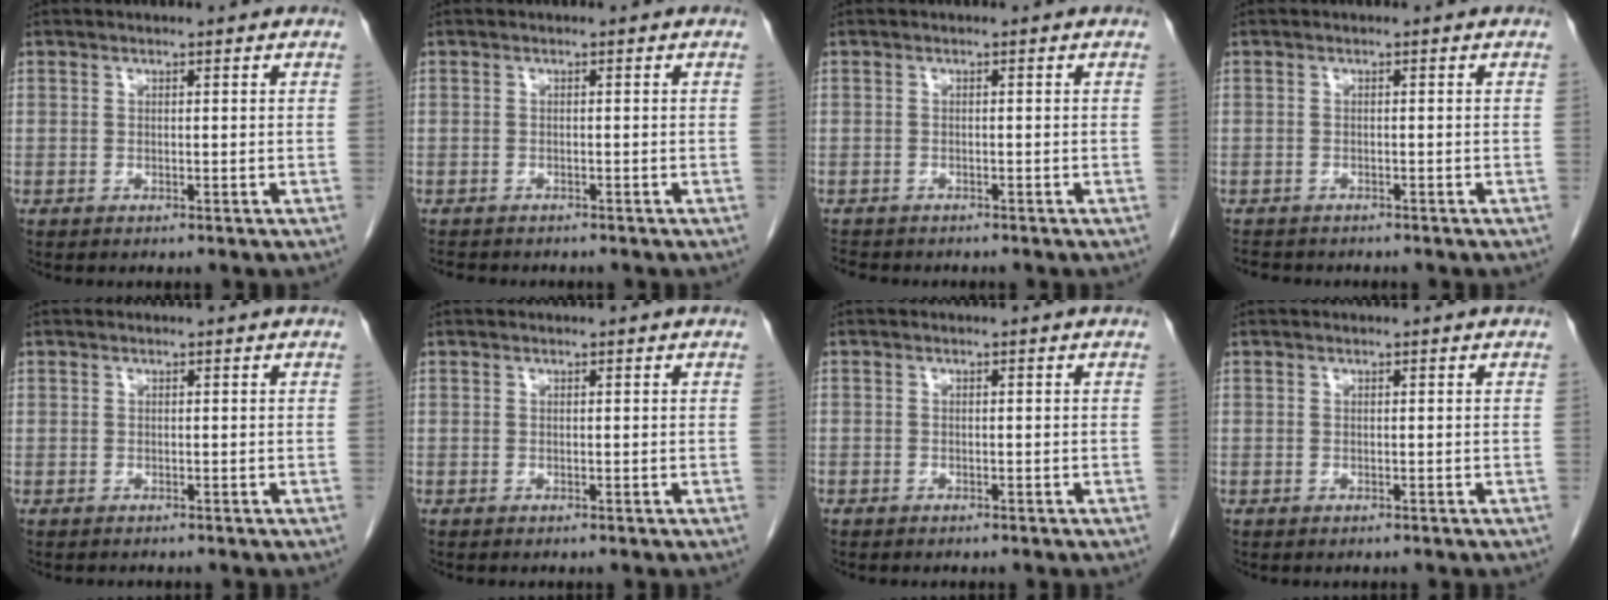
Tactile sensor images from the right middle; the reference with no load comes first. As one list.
[{"total": 3.5, "force": [-3.1, 1.2, 1.2], "torque": [-0.022, -0.006, -0.041]}, {"total": 3.3, "force": [-2.9, 1.3, 0.8], "torque": [-0.015, -0.005, -0.044]}, {"total": 3.8, "force": [-3.4, 1.4, 1.1], "torque": [-0.020, -0.006, -0.048]}, {"total": 0.6, "force": [-0.4, 0.4, -0.1], "torque": [-0.007, 0.003, -0.011]}, {"total": 0.0}, {"total": 0.7, "force": [-0.6, 0.4, 0.1], "torque": [-0.008, 0.002, -0.010]}, {"total": 0.0}]